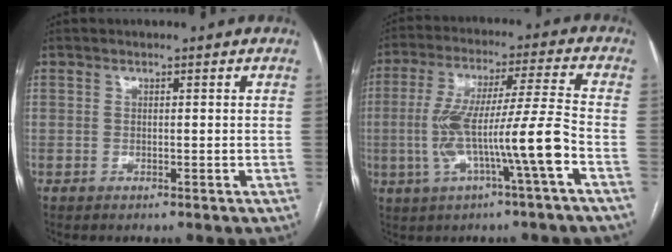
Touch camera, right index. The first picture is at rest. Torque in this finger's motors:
{"motor_torque": [1.80, -0.33, 0.93, 0.21]}